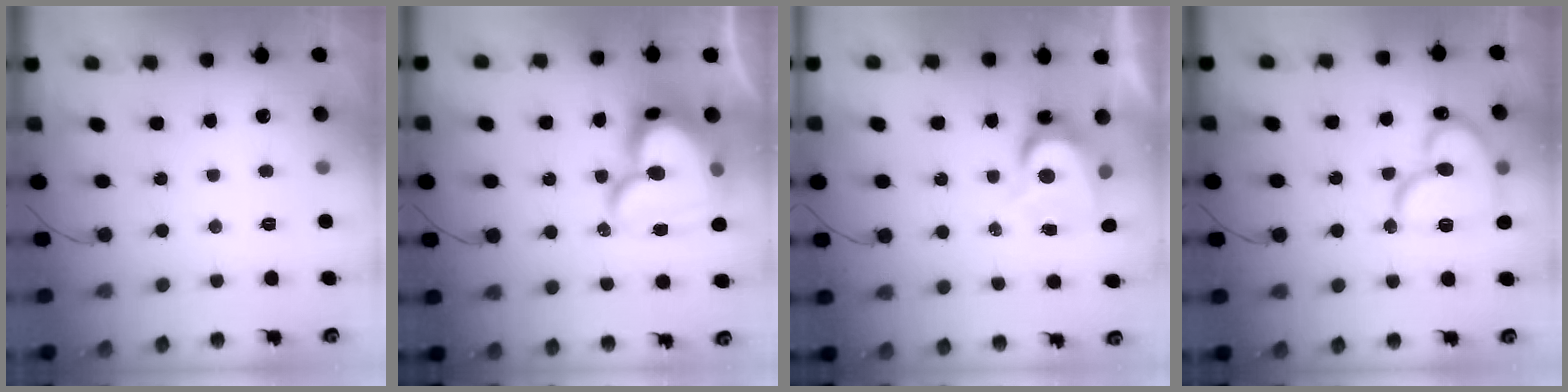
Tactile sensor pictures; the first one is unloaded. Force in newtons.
{"total": 24.2, "press": 24.2, "slide": 1.6}
{"total": 7.4, "press": 7.4, "slide": 0.2}
{"total": 17.3, "press": 17.1, "slide": 2.2}